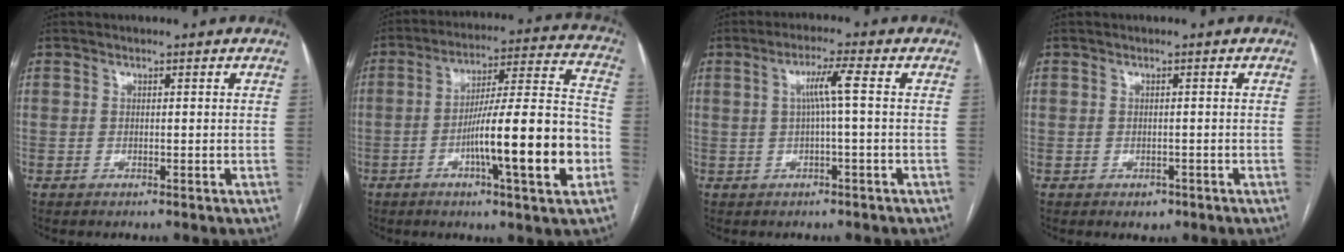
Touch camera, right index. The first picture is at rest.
{"total": 17.8, "force": [-5.3, 1.0, 17.0], "torque": [-0.266, 0.006, -0.081]}
{"total": 4.2, "force": [0.4, -0.6, 4.1], "torque": [-0.076, 0.010, 0.010]}
{"total": 1.6, "force": [-0.9, 1.2, 0.5], "torque": [-0.005, 0.004, -0.006]}